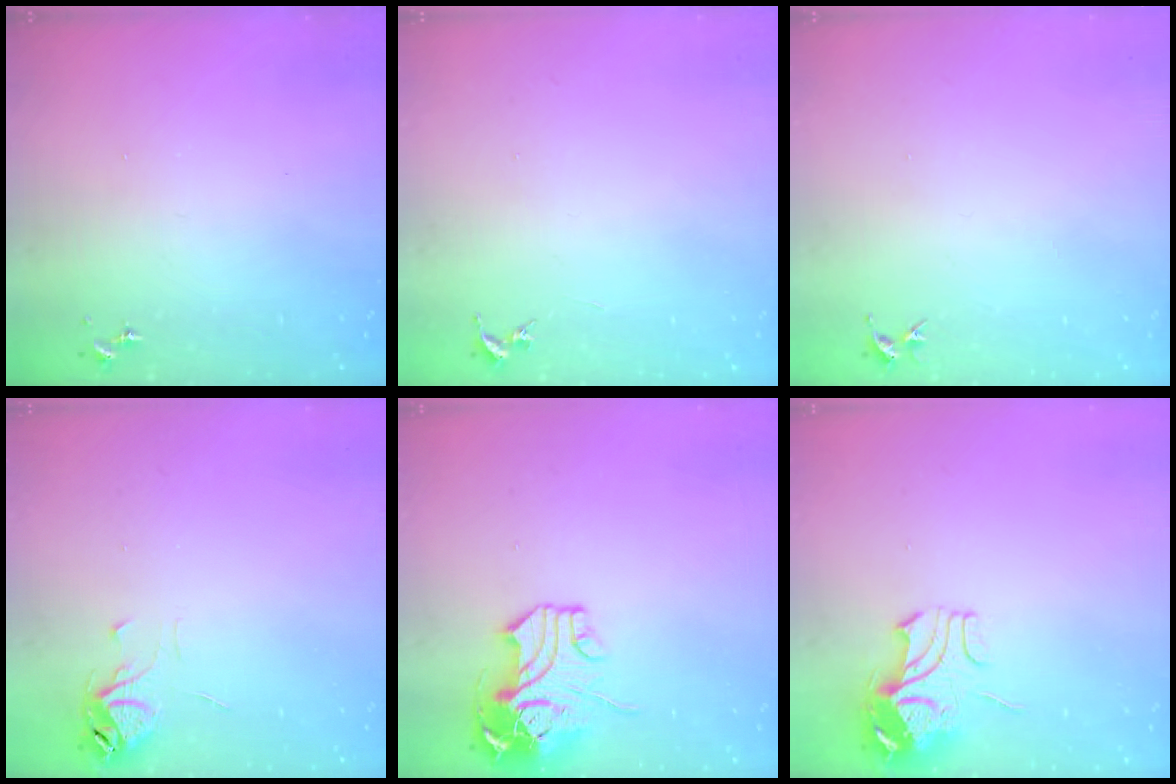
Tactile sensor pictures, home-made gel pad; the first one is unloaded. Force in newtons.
{"total": 0.0}
{"total": 3.3, "press": 3.3, "slide": 0.4}
{"total": 6.4, "press": 6.4, "slide": 0.5}
{"total": 12.8, "press": 12.6, "slide": 2.3}
{"total": 9.6, "press": 9.5, "slide": 1.1}